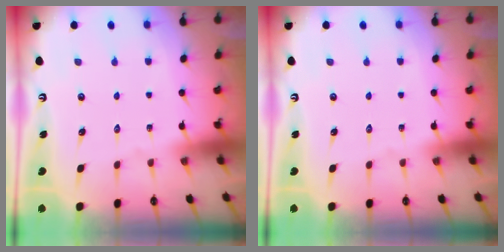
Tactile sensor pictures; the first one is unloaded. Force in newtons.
{"total": 0.0}